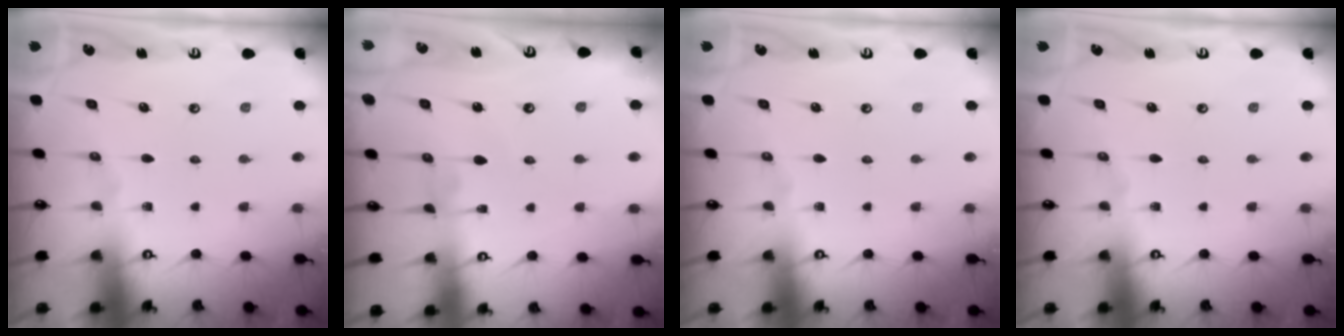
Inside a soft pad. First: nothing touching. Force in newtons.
{"total": 2.7, "press": 2.7, "slide": 0.1}
{"total": 0.0}
{"total": 0.0}